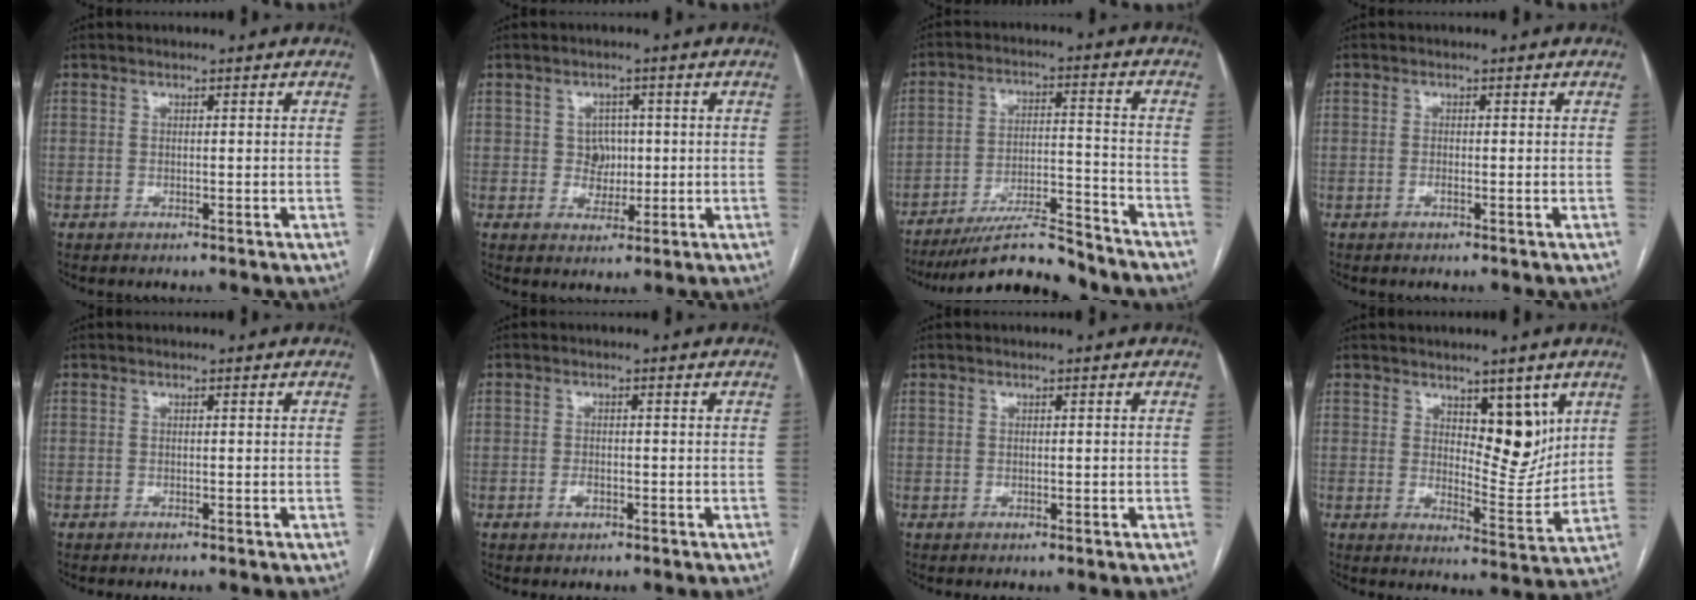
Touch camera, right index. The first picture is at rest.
{"total": 3.5, "force": [0.3, 3.3, 1.2], "torque": [-0.012, 0.009, 0.011]}
{"total": 13.7, "force": [-12.5, 0.6, 5.5], "torque": [-0.088, 0.006, -0.207]}
{"total": 0.6, "force": [-0.2, 0.0, 0.6], "torque": [-0.013, 0.001, 0.000]}
{"total": 0.0}
{"total": 1.4, "force": [-0.7, 0.8, 1.0], "torque": [-0.019, 0.001, -0.011]}
{"total": 0.0}
{"total": 8.1, "force": [4.0, 3.2, 6.2], "torque": [-0.083, -0.008, 0.067]}